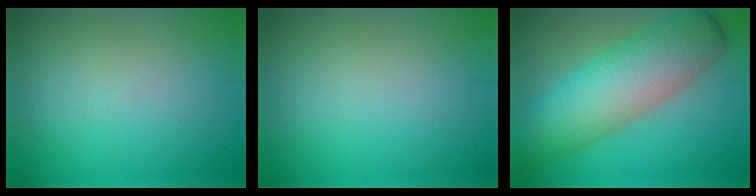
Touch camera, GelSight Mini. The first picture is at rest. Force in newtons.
{"total": 0.0}
{"total": 9.8, "press": 9.8, "slide": 0.1}